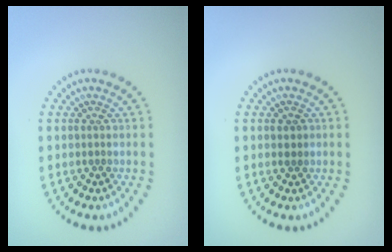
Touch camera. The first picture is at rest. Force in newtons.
{"total": 1.0, "press": 1.0, "slide": 0.1}